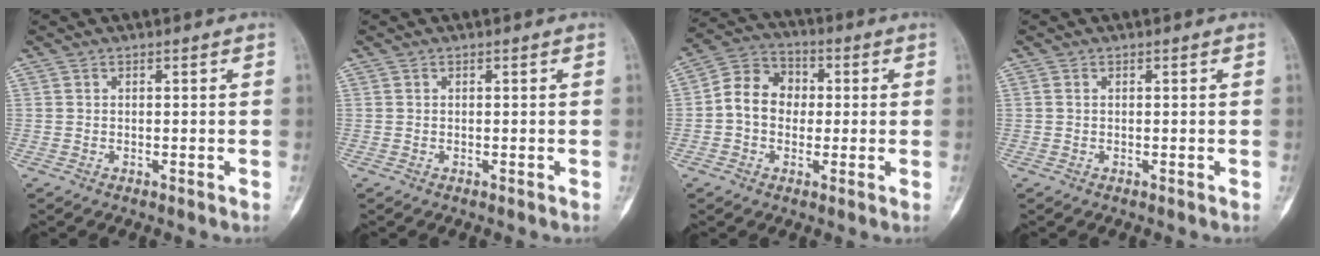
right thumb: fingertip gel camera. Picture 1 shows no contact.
{"total": 0.0}
{"total": 9.3, "force": [-0.1, 7.7, 5.2], "torque": [-0.067, 0.030, -0.017]}
{"total": 0.0}